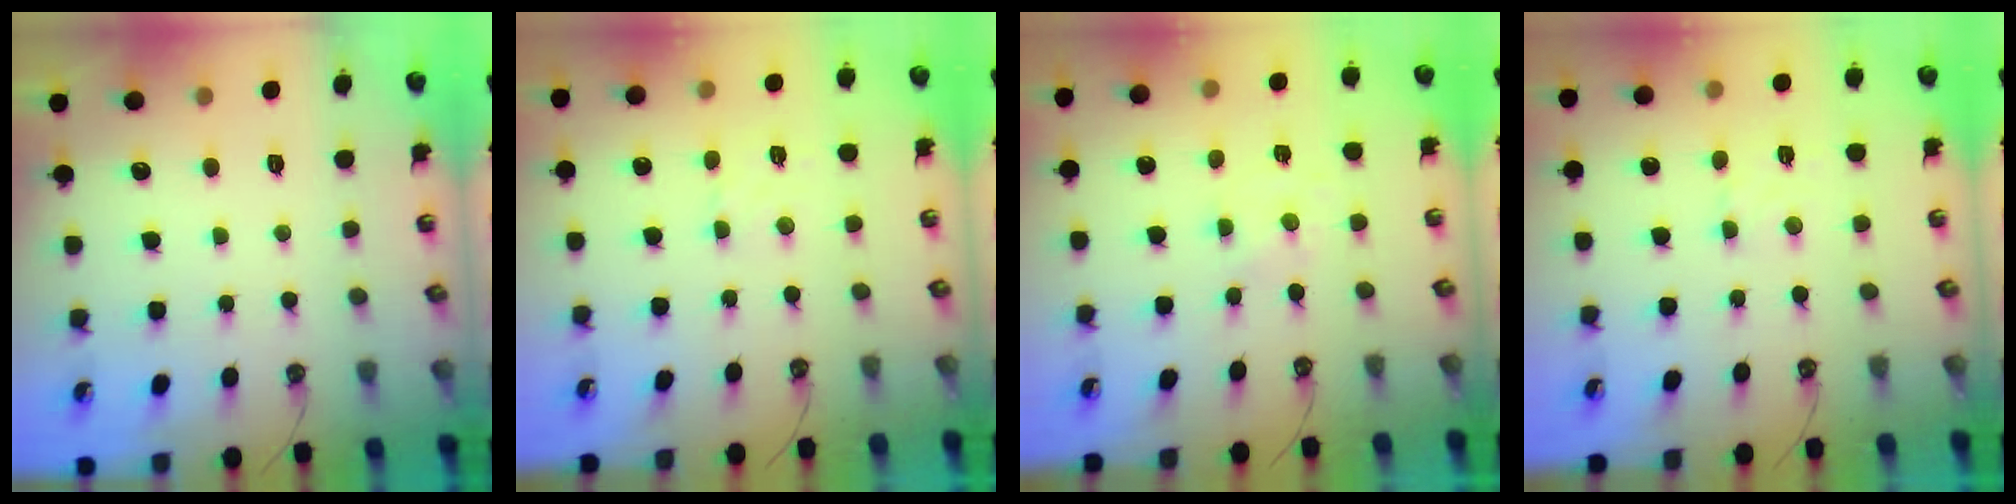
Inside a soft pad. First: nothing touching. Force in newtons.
{"total": 1.4, "press": 1.2, "slide": 0.7}
{"total": 0.0}
{"total": 2.4, "press": 2.4, "slide": 0.6}